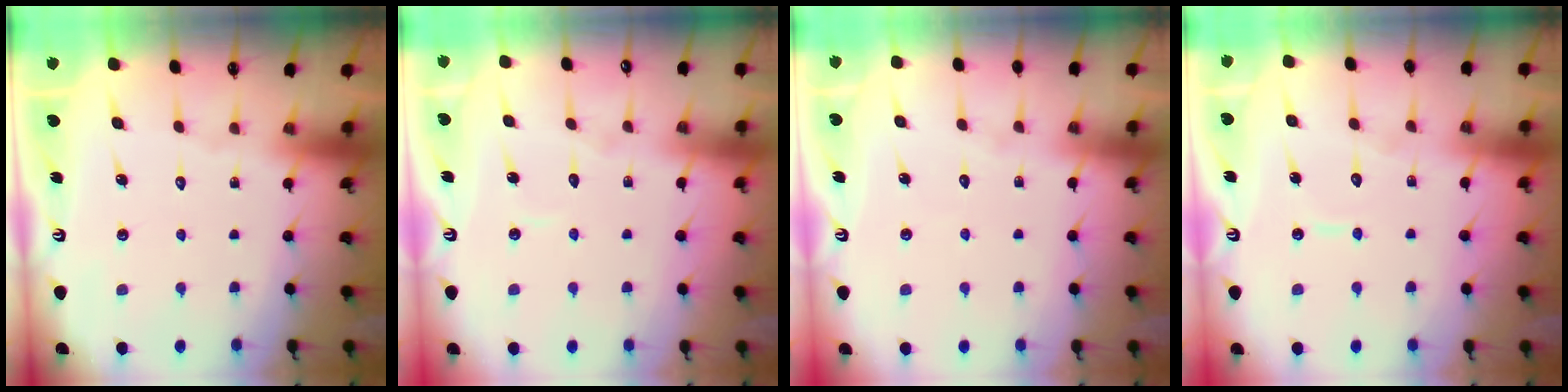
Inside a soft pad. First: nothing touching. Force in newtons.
{"total": 2.5, "press": 2.5, "slide": 0.2}
{"total": 3.0, "press": 3.0, "slide": 0.3}
{"total": 5.7, "press": 5.7, "slide": 0.4}